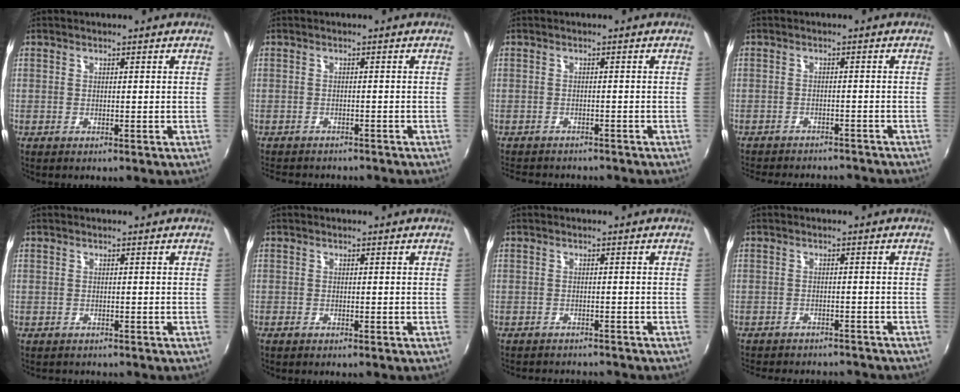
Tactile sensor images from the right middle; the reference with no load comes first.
{"total": 5.9, "force": [-5.4, 1.5, 1.9], "torque": [-0.049, -0.015, -0.079]}
{"total": 6.5, "force": [-5.9, 1.7, 2.0], "torque": [-0.054, -0.014, -0.088]}
{"total": 11.7, "force": [-10.4, 3.2, 4.2], "torque": [-0.095, -0.013, -0.144]}
{"total": 1.0, "force": [-0.8, 0.5, -0.1], "torque": [-0.003, 0.002, -0.014]}
{"total": 1.0, "force": [-0.9, 0.2, 0.5], "torque": [-0.011, -0.004, -0.018]}
{"total": 5.5, "force": [-5.2, 1.1, 1.5], "torque": [-0.042, -0.011, -0.075]}
{"total": 10.3, "force": [-9.2, 3.0, 3.5], "torque": [-0.083, -0.014, -0.126]}